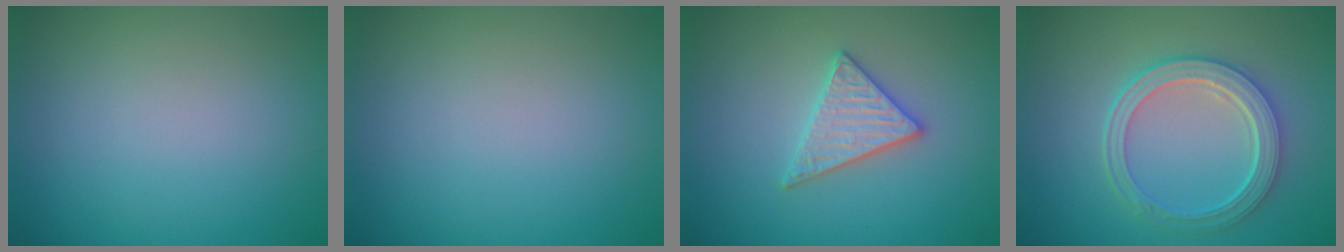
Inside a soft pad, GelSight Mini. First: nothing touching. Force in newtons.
{"total": 0.0}
{"total": 2.9, "press": 2.9, "slide": 0.3}
{"total": 5.1, "press": 4.1, "slide": 3.1}